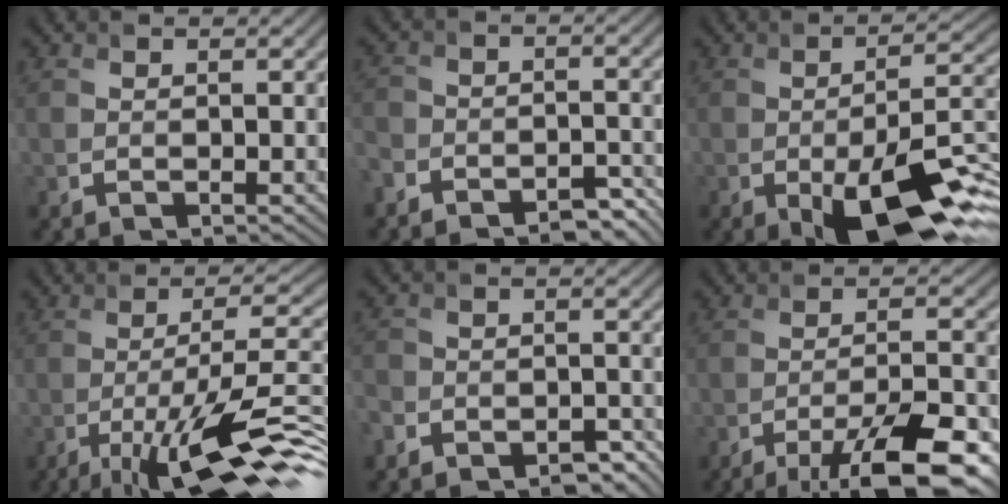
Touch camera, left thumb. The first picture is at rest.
{"total": 6.8, "force": [-5.9, 2.7, 2.0], "torque": [-0.035, -0.003, -0.102]}
{"total": 13.8, "force": [-5.6, 5.3, 11.5], "torque": [-0.186, -0.025, -0.085]}
{"total": 14.8, "force": [-7.1, 3.1, 12.6], "torque": [-0.202, 0.004, -0.115]}
{"total": 6.1, "force": [-5.1, 2.8, 1.7], "torque": [-0.029, -0.004, -0.089]}
{"total": 12.0, "force": [-8.0, 2.6, 8.5], "torque": [-0.151, 0.000, -0.123]}